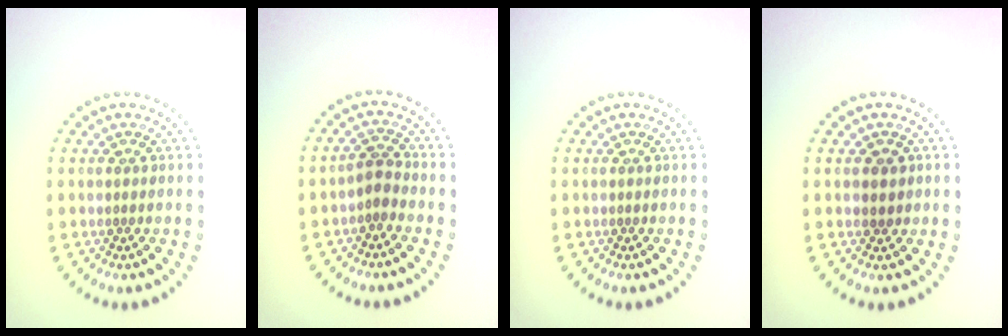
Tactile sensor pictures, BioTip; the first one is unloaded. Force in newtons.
{"total": 1.6, "press": 1.2, "slide": 1.0}
{"total": 0.0}
{"total": 1.3, "press": 1.2, "slide": 0.5}